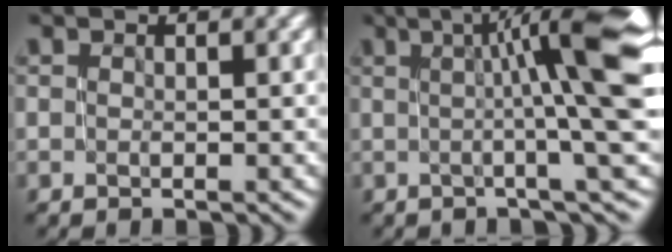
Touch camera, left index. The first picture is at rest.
{"total": 10.1, "force": [1.7, 1.5, 9.8], "torque": [-0.116, 0.018, 0.023]}